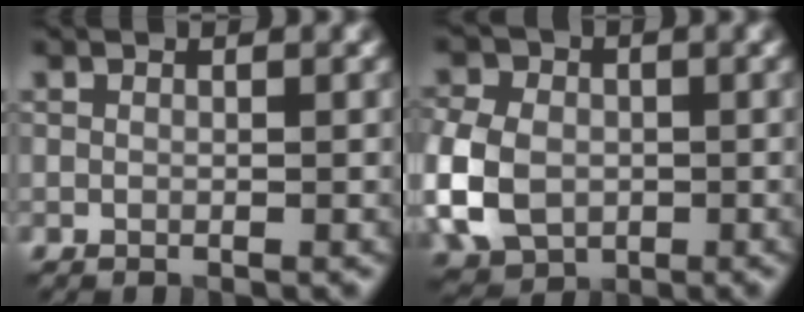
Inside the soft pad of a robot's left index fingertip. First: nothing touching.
{"total": 9.4, "force": [-1.5, 7.4, 5.6], "torque": [-0.128, -0.013, -0.048]}